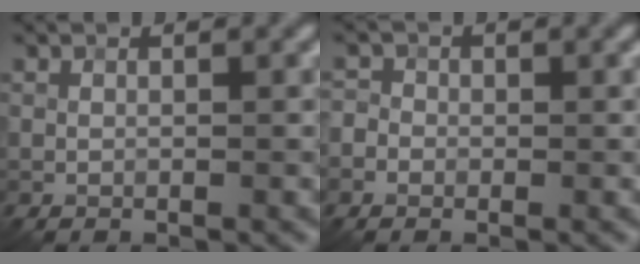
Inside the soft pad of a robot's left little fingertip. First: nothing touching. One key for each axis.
{"total": 1.8, "fx": -0.4, "fy": 1.7, "fz": 0.6, "tx": 0.002, "ty": 0.009, "tz": -0.017}